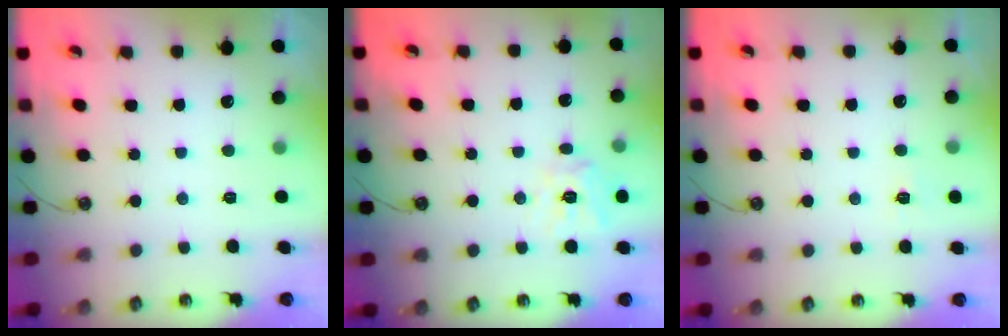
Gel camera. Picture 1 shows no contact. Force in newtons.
{"total": 12.2, "press": 12.1, "slide": 1.3}
{"total": 4.3, "press": 4.3, "slide": 0.4}